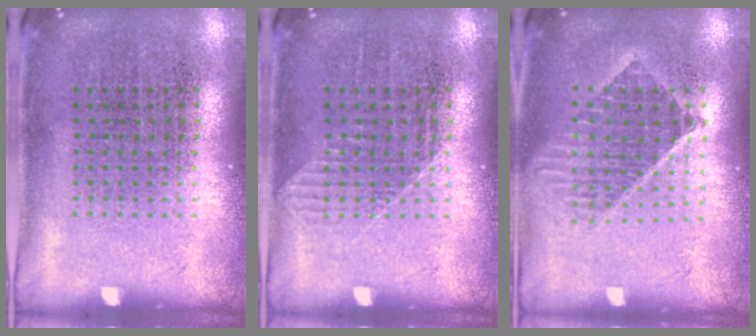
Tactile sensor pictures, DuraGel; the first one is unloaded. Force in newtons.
{"total": 0.8, "press": 0.8, "slide": 0.2}
{"total": 1.4, "press": 1.2, "slide": 0.7}